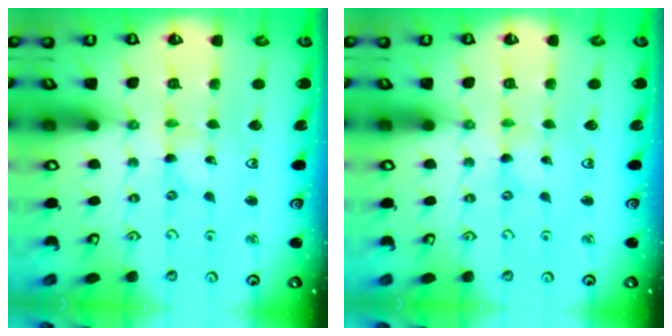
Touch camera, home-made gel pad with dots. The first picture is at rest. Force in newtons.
{"total": 0.0}